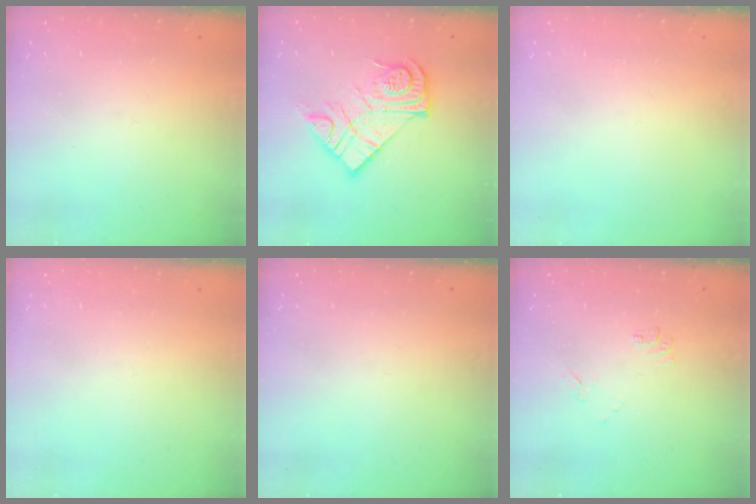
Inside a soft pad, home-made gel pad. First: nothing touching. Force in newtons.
{"total": 14.2, "press": 14.2, "slide": 0.8}
{"total": 1.8, "press": 1.8, "slide": 0.1}
{"total": 1.6, "press": 1.6, "slide": 0.1}
{"total": 0.0}
{"total": 6.4, "press": 6.4, "slide": 0.7}